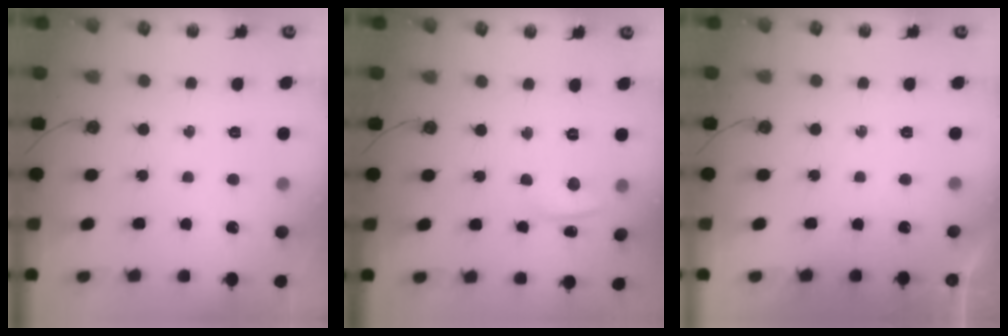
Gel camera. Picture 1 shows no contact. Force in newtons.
{"total": 1.5, "press": 1.3, "slide": 0.7}
{"total": 0.0}